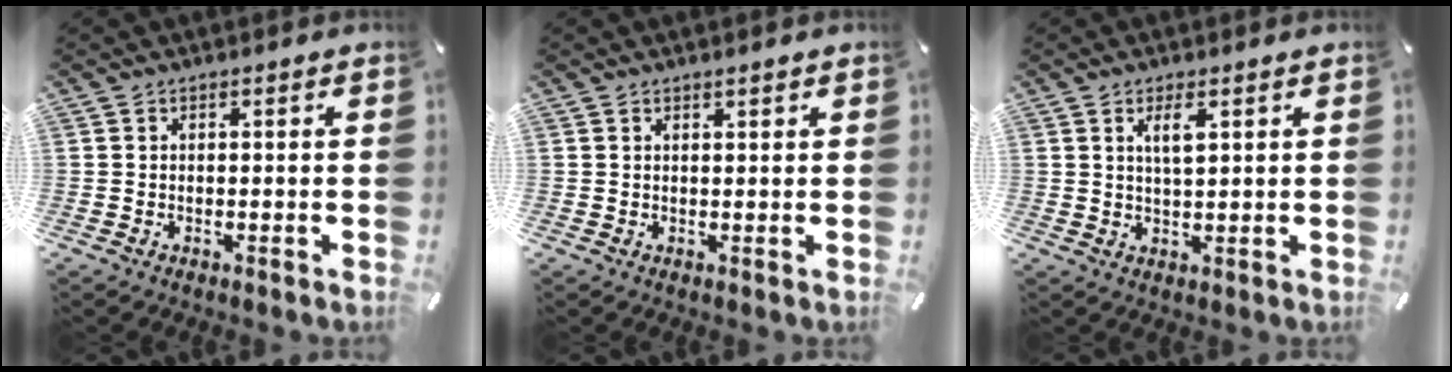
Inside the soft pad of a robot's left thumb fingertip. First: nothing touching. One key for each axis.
{"total": 1.1, "fx": 0.9, "fy": 0.2, "fz": 0.6, "tx": -0.012, "ty": -0.001, "tz": 0.017}
{"total": 4.2, "fx": 1.8, "fy": 1.1, "fz": 3.6, "tx": -0.068, "ty": 0.001, "tz": 0.027}